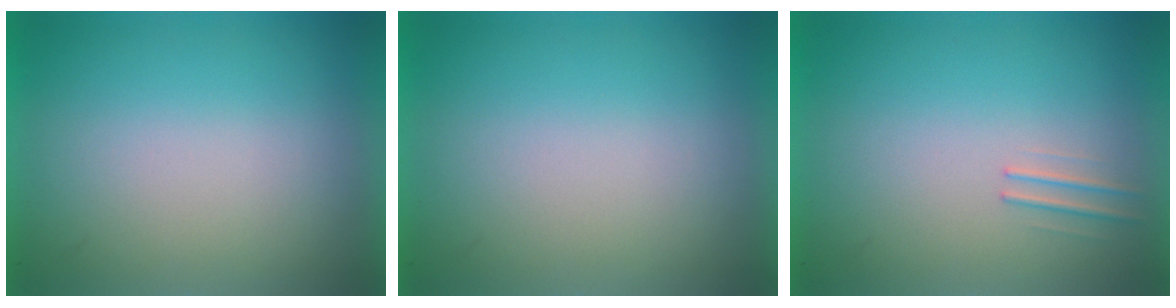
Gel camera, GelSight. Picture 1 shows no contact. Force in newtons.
{"total": 0.0}
{"total": 1.1}